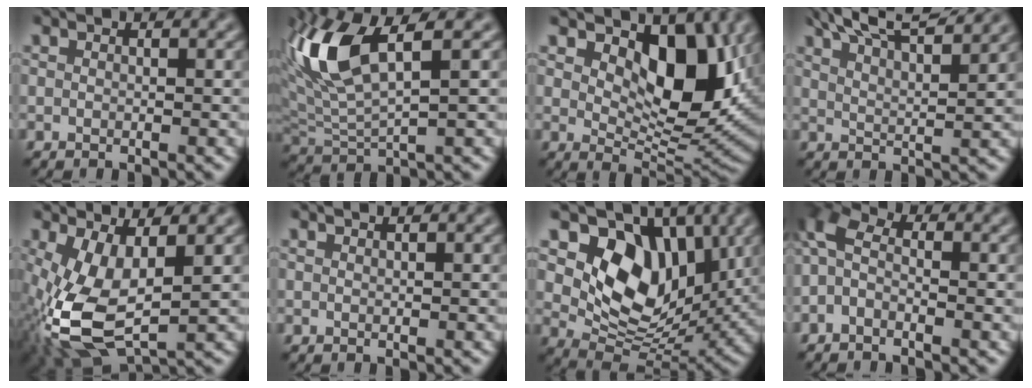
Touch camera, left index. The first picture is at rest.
{"total": 8.5, "force": [3.5, 2.9, 7.1], "torque": [-0.163, 0.011, 0.067]}
{"total": 8.7, "force": [3.1, 4.6, 6.7], "torque": [-0.097, -0.018, 0.047]}
{"total": 9.6, "force": [7.7, 2.4, 5.3], "torque": [-0.063, 0.026, 0.075]}
{"total": 9.4, "force": [-1.0, 4.6, 8.2], "torque": [-0.203, -0.013, -0.019]}
{"total": 0.6, "force": [0.4, 0.1, 0.4], "torque": [-0.002, 0.000, 0.002]}
{"total": 9.3, "force": [3.2, 6.5, 5.7], "torque": [-0.097, -0.020, 0.055]}
{"total": 4.2, "force": [-0.6, 2.7, 3.2], "torque": [-0.075, 0.013, -0.024]}